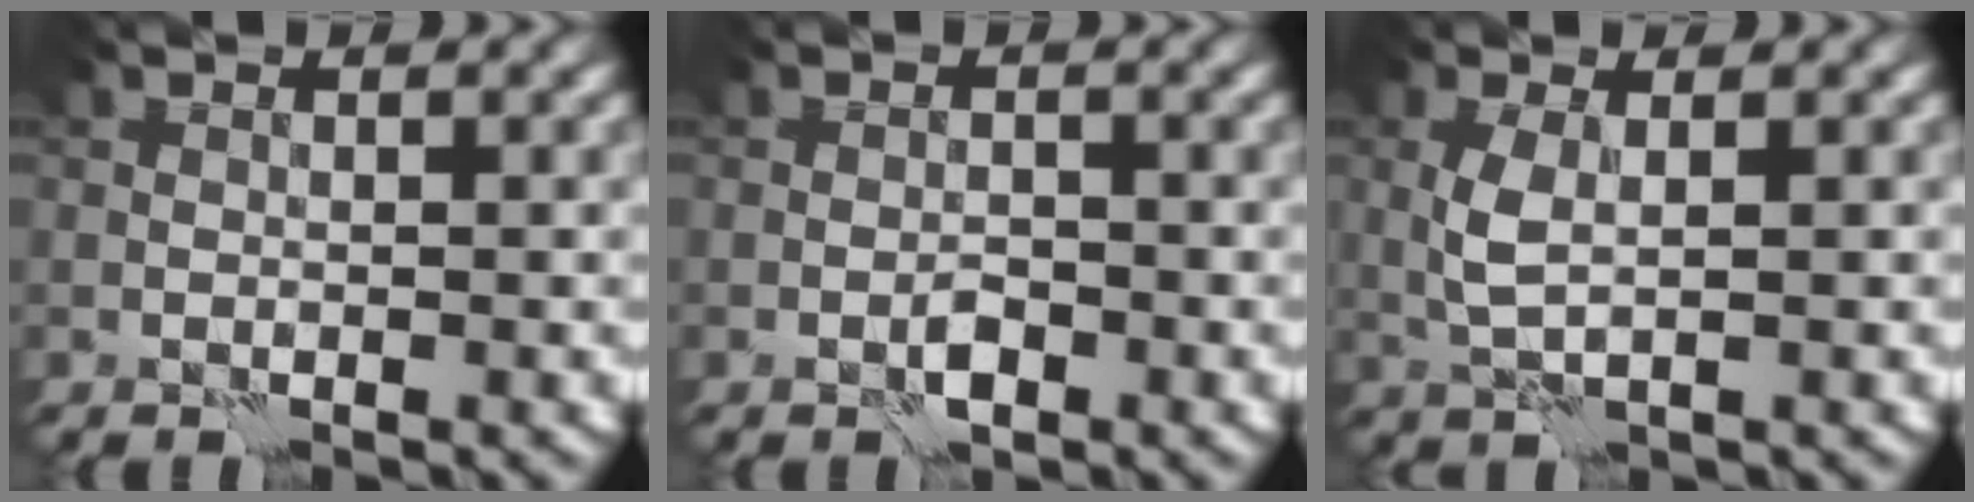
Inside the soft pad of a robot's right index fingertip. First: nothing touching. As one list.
[{"total": 1.1, "force": [-0.7, 0.4, 0.8], "torque": [-0.010, 0.003, -0.013]}, {"total": 1.9, "force": [0.6, 0.5, 1.7], "torque": [-0.047, 0.000, 0.011]}]